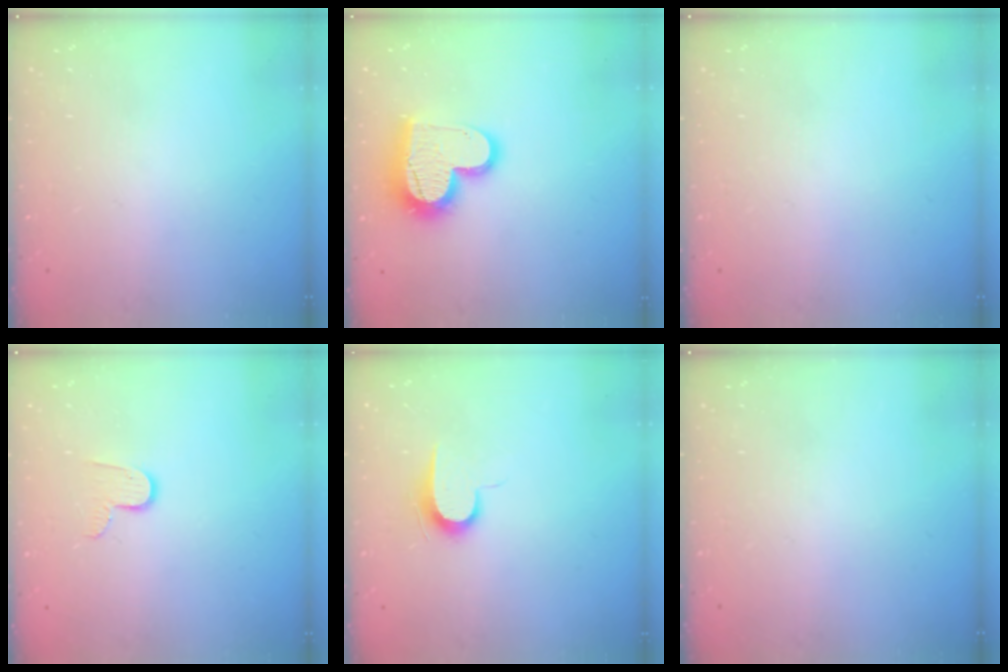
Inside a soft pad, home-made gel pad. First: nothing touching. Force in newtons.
{"total": 15.2, "press": 15.1, "slide": 1.4}
{"total": 0.0}
{"total": 7.6, "press": 7.6, "slide": 0.6}
{"total": 6.4, "press": 6.3, "slide": 0.7}
{"total": 0.0}